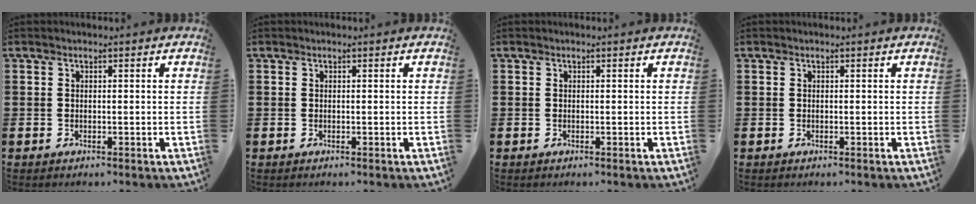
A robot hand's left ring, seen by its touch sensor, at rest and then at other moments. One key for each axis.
{"total": 0.0}
{"total": 0.0}
{"total": 0.0}